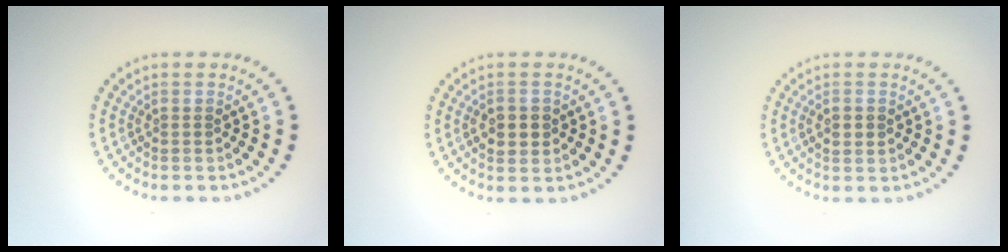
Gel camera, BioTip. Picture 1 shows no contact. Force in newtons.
{"total": 2.4, "press": 2.3, "slide": 0.3}
{"total": 1.9, "press": 1.9, "slide": 0.1}